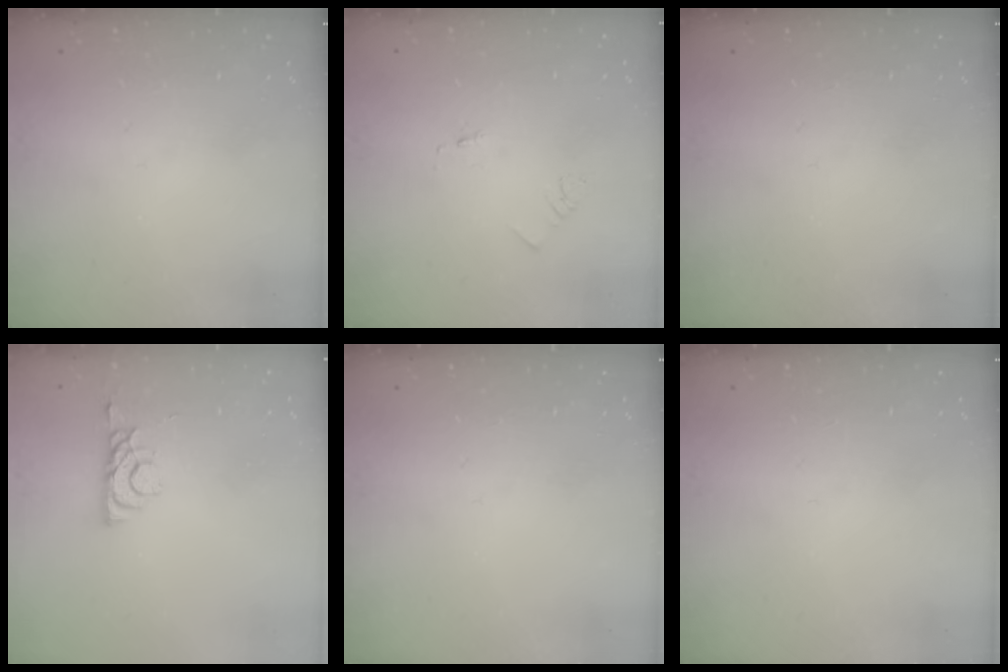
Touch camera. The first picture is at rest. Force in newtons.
{"total": 1.4, "press": 1.3, "slide": 0.1}
{"total": 0.0}
{"total": 3.7, "press": 3.7, "slide": 0.6}
{"total": 0.0}
{"total": 0.0}